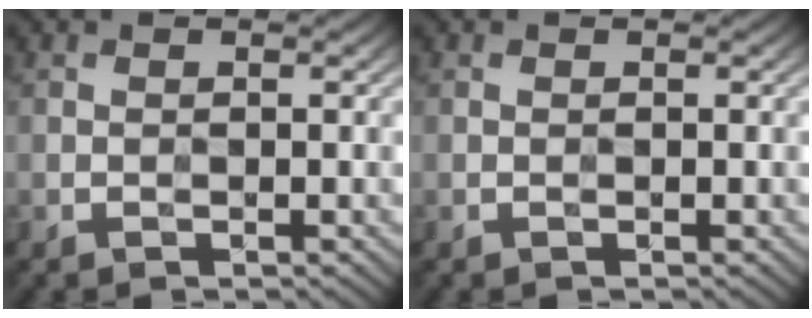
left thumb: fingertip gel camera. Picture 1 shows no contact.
{"total": 0.0}